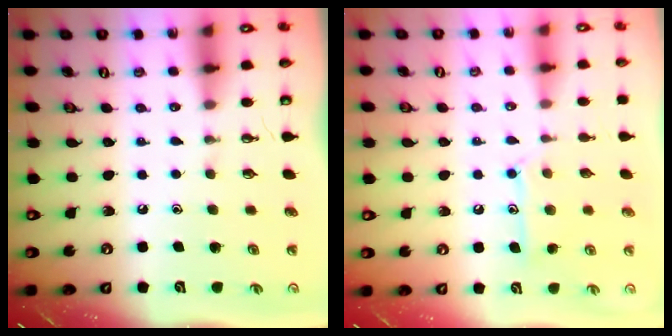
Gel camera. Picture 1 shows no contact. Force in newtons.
{"total": 10.8, "press": 10.8, "slide": 0.8}